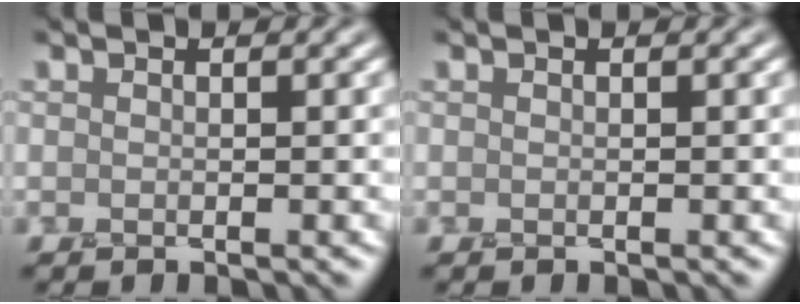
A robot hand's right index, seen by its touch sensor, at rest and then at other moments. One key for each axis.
{"total": 0.0}